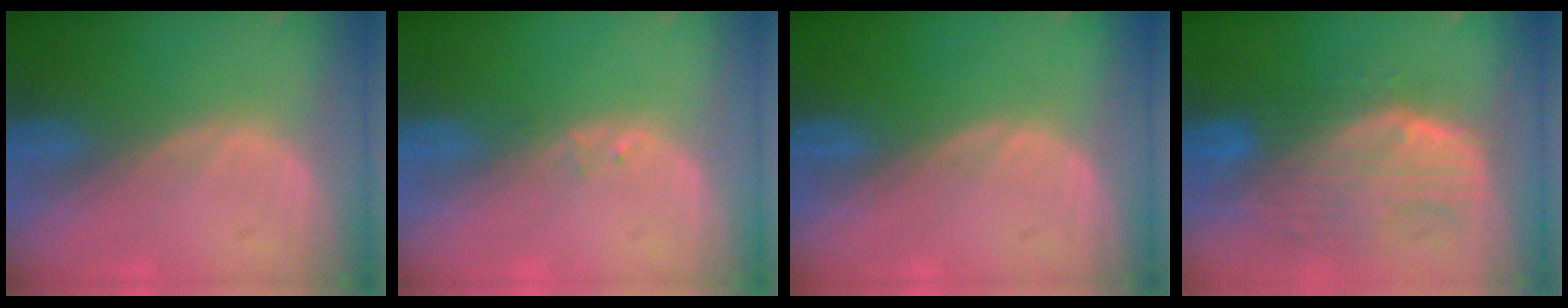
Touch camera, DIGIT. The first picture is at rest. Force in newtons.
{"total": 0.6, "press": 0.6, "slide": 0.1}
{"total": 0.0}
{"total": 10.2, "press": 8.9, "slide": 5.1}